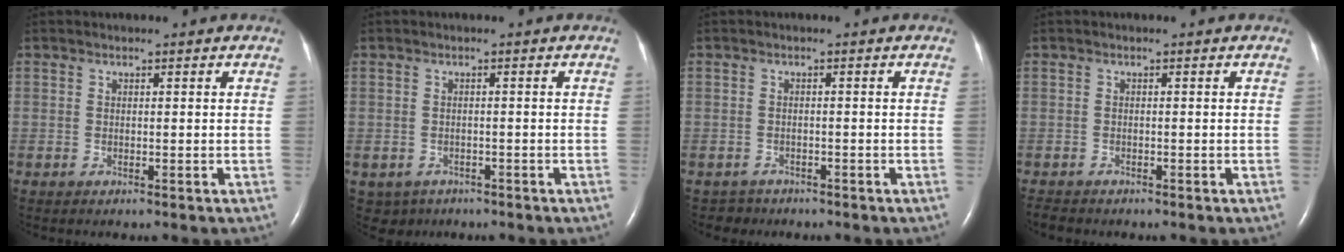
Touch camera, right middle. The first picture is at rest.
{"total": 3.2, "force": [-2.0, 2.5, 0.5], "torque": [-0.008, 0.002, -0.026]}
{"total": 1.8, "force": [-1.4, 0.9, -0.7], "torque": [0.003, 0.002, -0.023]}
{"total": 1.7, "force": [-1.6, 0.5, 0.3], "torque": [-0.007, -0.005, -0.022]}